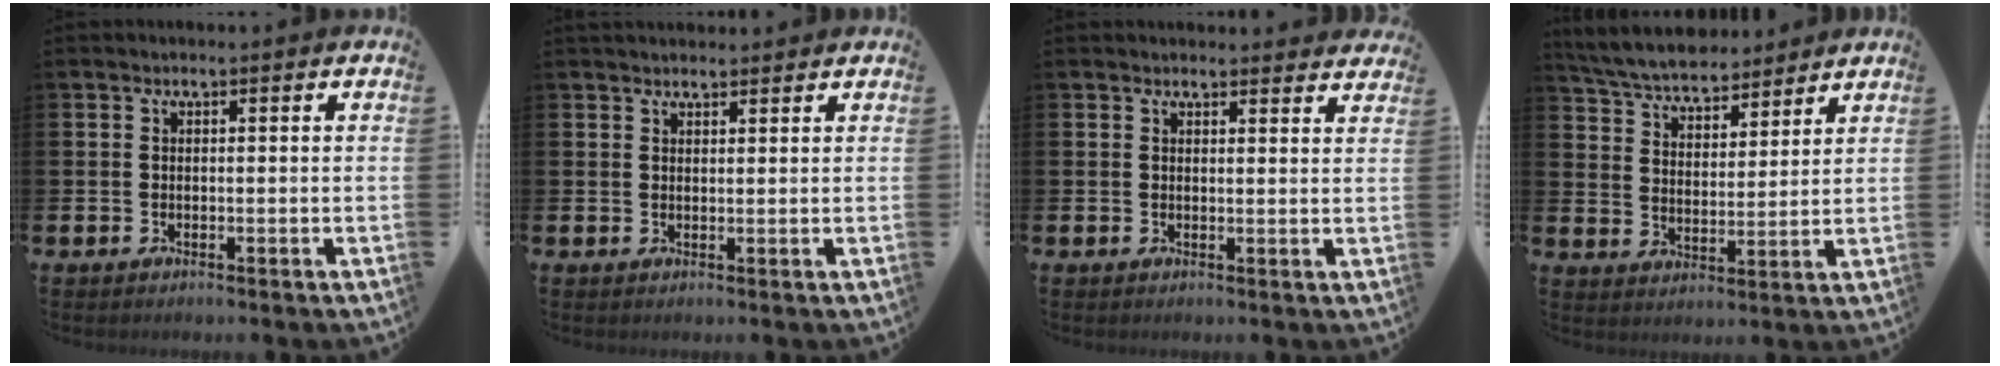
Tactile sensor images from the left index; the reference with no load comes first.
{"total": 1.9, "force": [1.8, 0.5, 0.2], "torque": [0.004, -0.006, 0.032]}
{"total": 2.0, "force": [1.9, 0.3, -0.1], "torque": [0.009, -0.013, 0.033]}
{"total": 6.1, "force": [5.9, 1.4, 0.9], "torque": [-0.049, -0.034, 0.104]}